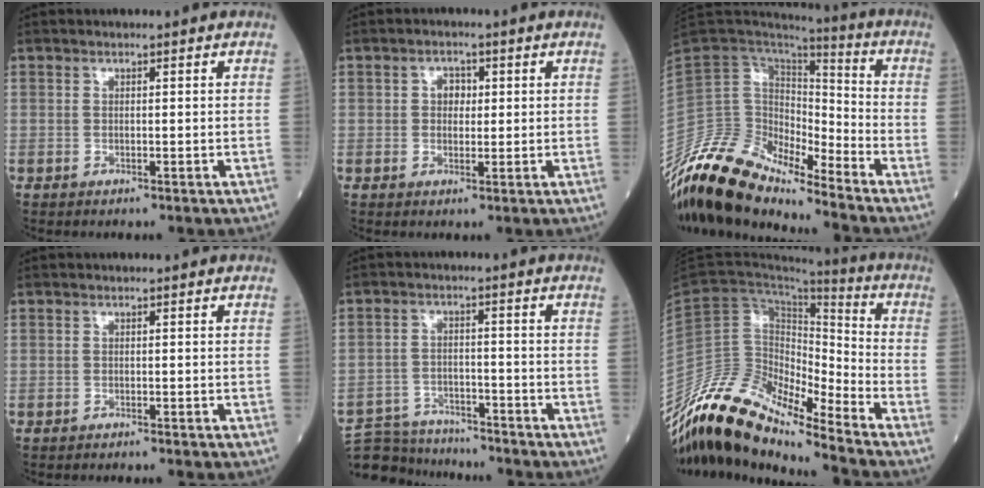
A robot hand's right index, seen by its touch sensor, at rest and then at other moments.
{"total": 2.7, "force": [0.5, 1.9, 1.8], "torque": [-0.023, 0.008, 0.007]}
{"total": 14.9, "force": [-13.4, 3.8, 5.4], "torque": [-0.092, 0.057, -0.254]}
{"total": 0.7, "force": [-0.6, 0.0, 0.2], "torque": [-0.007, 0.000, -0.011]}
{"total": 9.2, "force": [-8.9, 2.3, 0.3], "torque": [-0.002, 0.015, -0.150]}
{"total": 14.4, "force": [-12.5, 2.9, 6.5], "torque": [-0.113, 0.051, -0.231]}